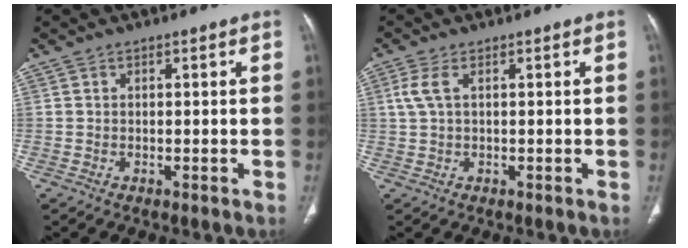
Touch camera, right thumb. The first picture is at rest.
{"total": 2.9, "force": [0.8, 1.1, 2.5], "torque": [-0.078, 0.012, 0.019]}